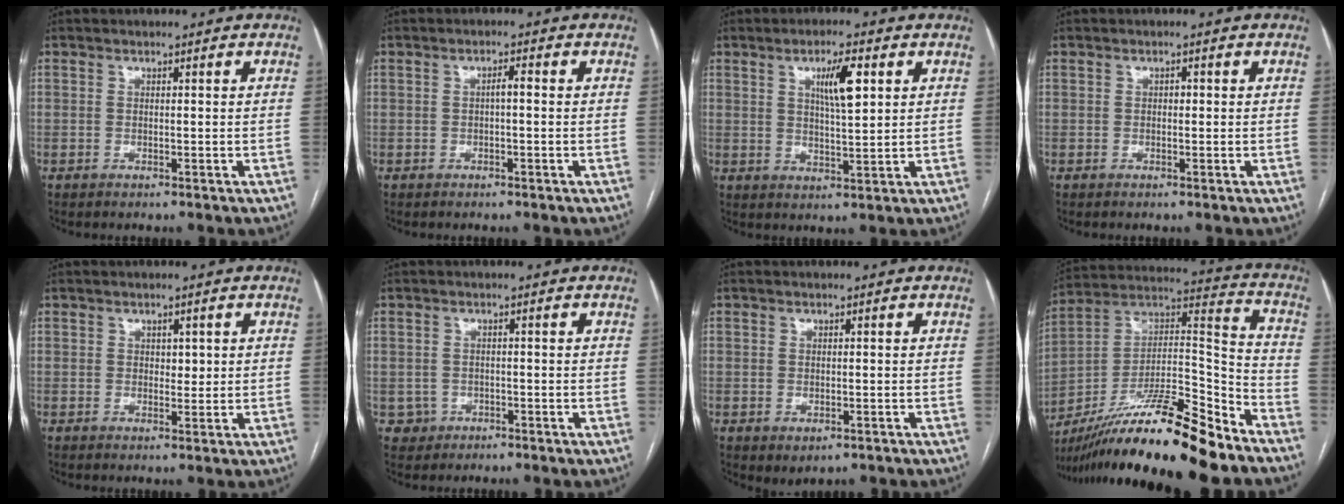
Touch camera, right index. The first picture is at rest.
{"total": 1.6, "force": [-0.1, 0.4, 1.5], "torque": [-0.027, 0.005, 0.000]}
{"total": 6.7, "force": [2.5, 1.2, 6.0], "torque": [-0.106, 0.004, 0.045]}
{"total": 0.7, "force": [0.0, 0.4, 0.6], "torque": [-0.009, 0.003, 0.001]}
{"total": 1.9, "force": [0.5, 1.2, 1.3], "torque": [-0.015, 0.000, 0.009]}
{"total": 2.3, "force": [-1.0, 2.0, 0.0], "torque": [0.003, 0.010, -0.010]}
{"total": 2.4, "force": [-1.0, 1.4, 1.6], "torque": [-0.025, -0.003, 0.001]}
{"total": 23.6, "force": [-17.8, 2.3, 15.3], "torque": [-0.260, 0.002, -0.309]}